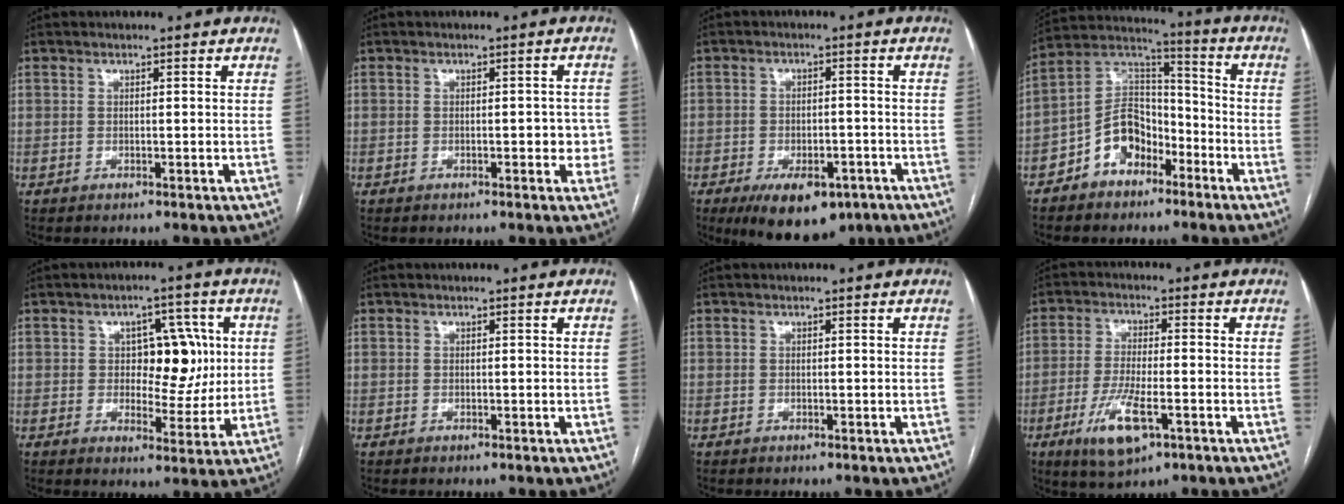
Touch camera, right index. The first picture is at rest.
{"total": 3.5, "force": [-0.6, 1.7, 3.0], "torque": [-0.028, 0.011, -0.007]}
{"total": 11.0, "force": [-7.0, 5.4, 6.6], "torque": [-0.092, -0.003, -0.099]}
{"total": 10.1, "force": [-5.3, 6.7, 5.5], "torque": [-0.114, 0.035, -0.097]}
{"total": 8.7, "force": [1.4, 5.0, 7.0], "torque": [-0.083, 0.017, 0.027]}
{"total": 0.0}
{"total": 0.0}
{"total": 8.6, "force": [-3.8, 2.3, 7.4], "torque": [-0.147, -0.016, -0.062]}